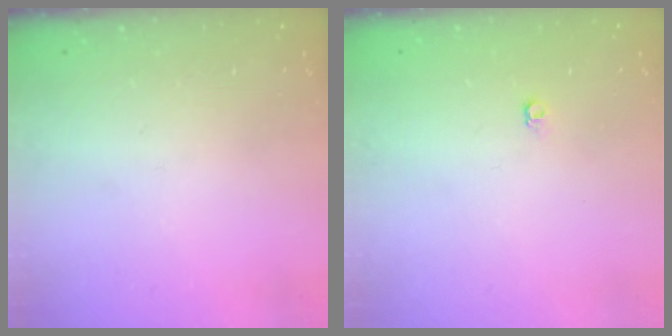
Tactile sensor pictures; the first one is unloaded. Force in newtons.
{"total": 3.6, "press": 3.5, "slide": 0.6}